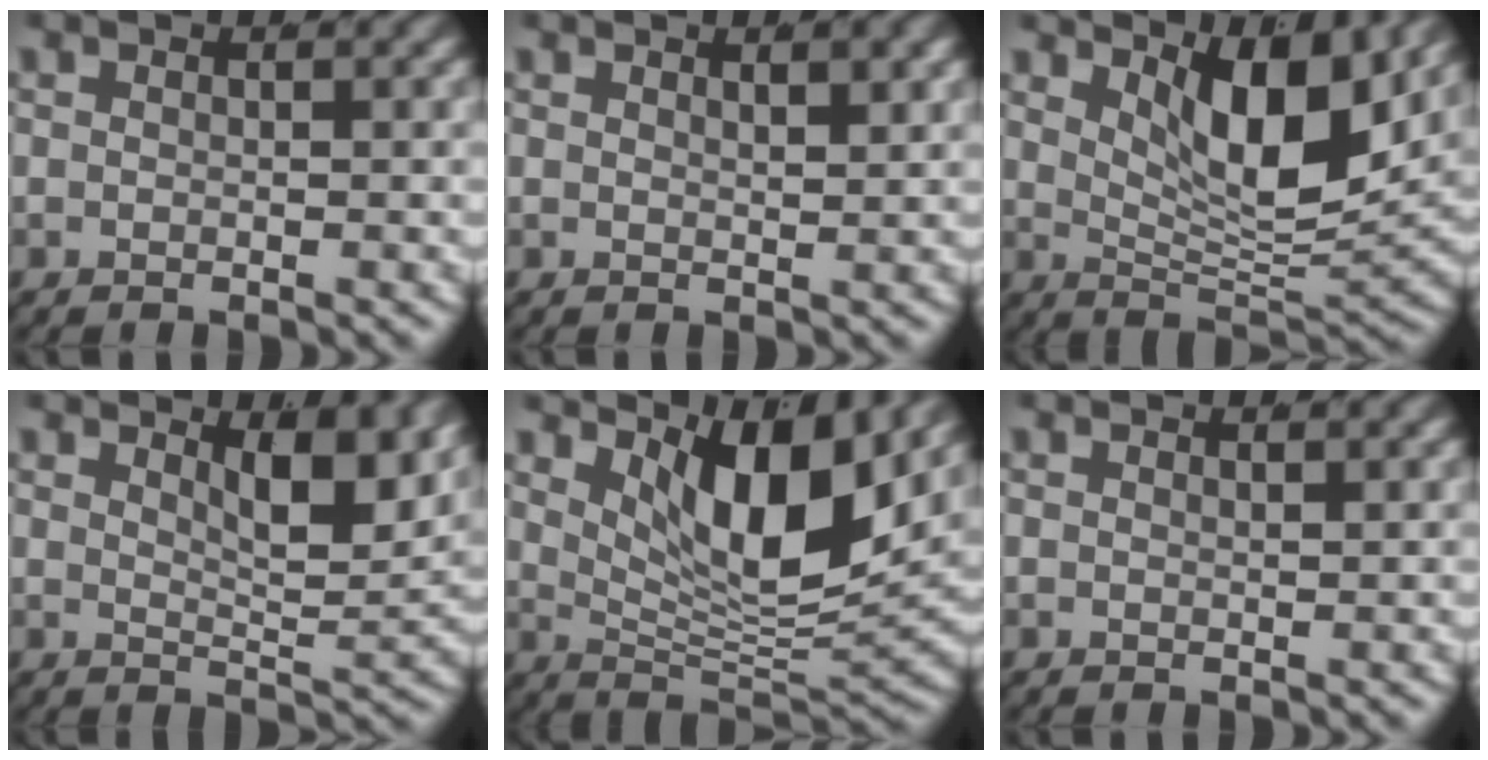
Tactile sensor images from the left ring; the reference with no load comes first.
{"total": 1.2, "force": [0.8, -0.4, 0.8], "torque": [-0.006, -0.008, 0.017]}
{"total": 8.3, "force": [4.0, 2.7, 6.7], "torque": [-0.108, -0.016, 0.069]}
{"total": 4.9, "force": [3.1, 0.9, 3.7], "torque": [-0.053, -0.024, 0.058]}
{"total": 9.9, "force": [4.3, 3.6, 8.1], "torque": [-0.130, -0.008, 0.072]}
{"total": 0.6, "force": [0.5, -0.4, 0.2], "torque": [0.000, -0.005, 0.011]}